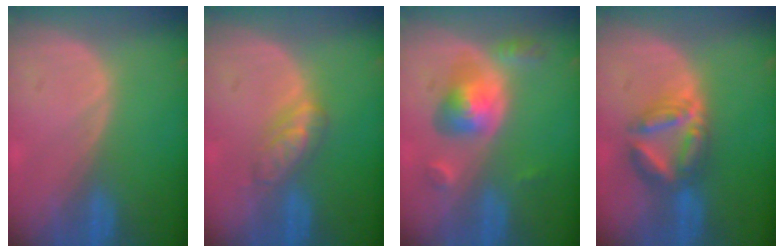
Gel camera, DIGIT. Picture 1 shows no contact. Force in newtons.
{"total": 4.7, "press": 4.5, "slide": 1.5}
{"total": 6.1, "press": 5.6, "slide": 2.4}
{"total": 6.4, "press": 6.4, "slide": 0.3}